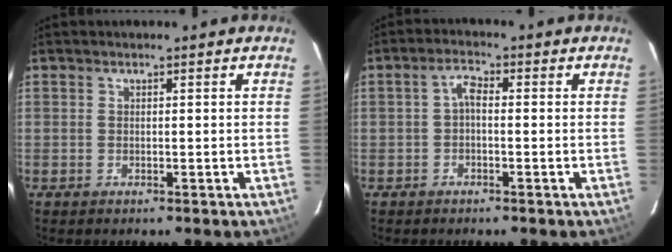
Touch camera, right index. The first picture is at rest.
{"total": 2.1, "force": [-0.5, 0.6, 1.9], "torque": [-0.040, 0.008, -0.011]}